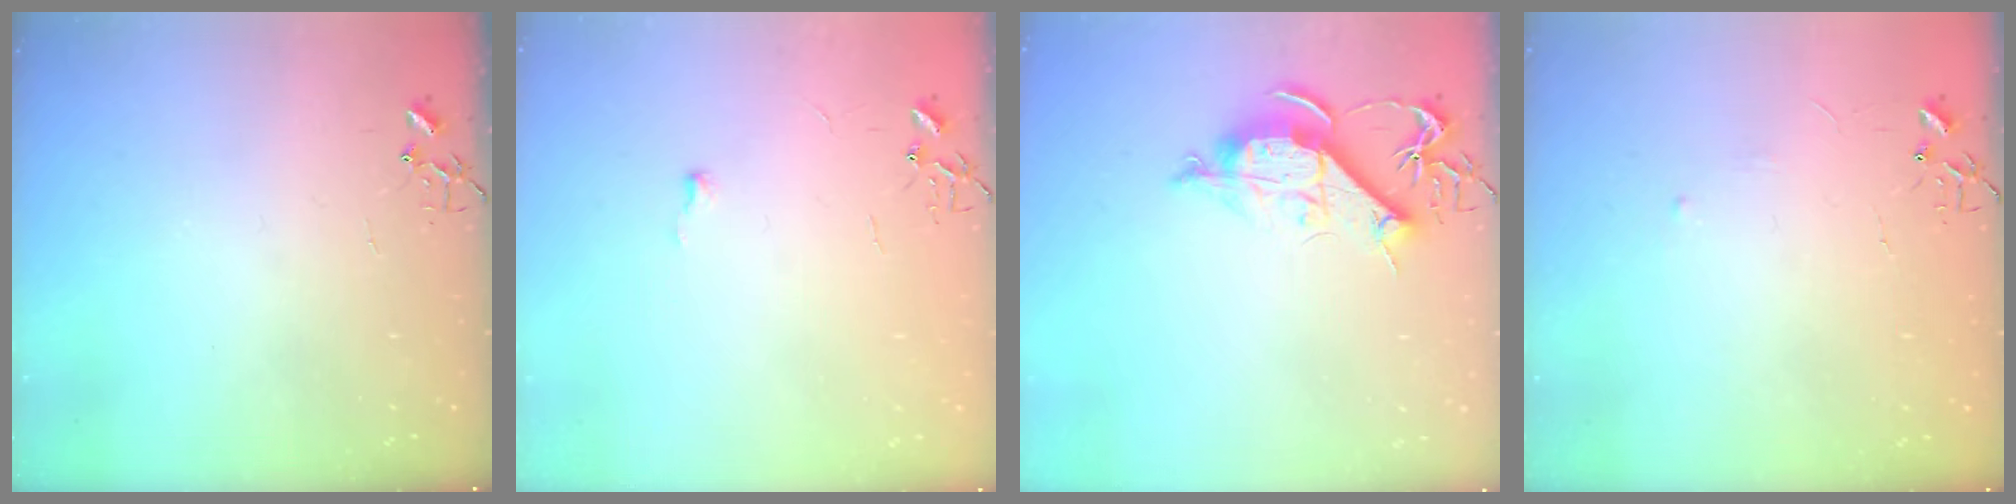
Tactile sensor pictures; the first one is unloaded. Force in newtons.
{"total": 3.3, "press": 3.3, "slide": 0.5}
{"total": 10.3, "press": 10.2, "slide": 0.8}
{"total": 2.9, "press": 2.9, "slide": 0.4}